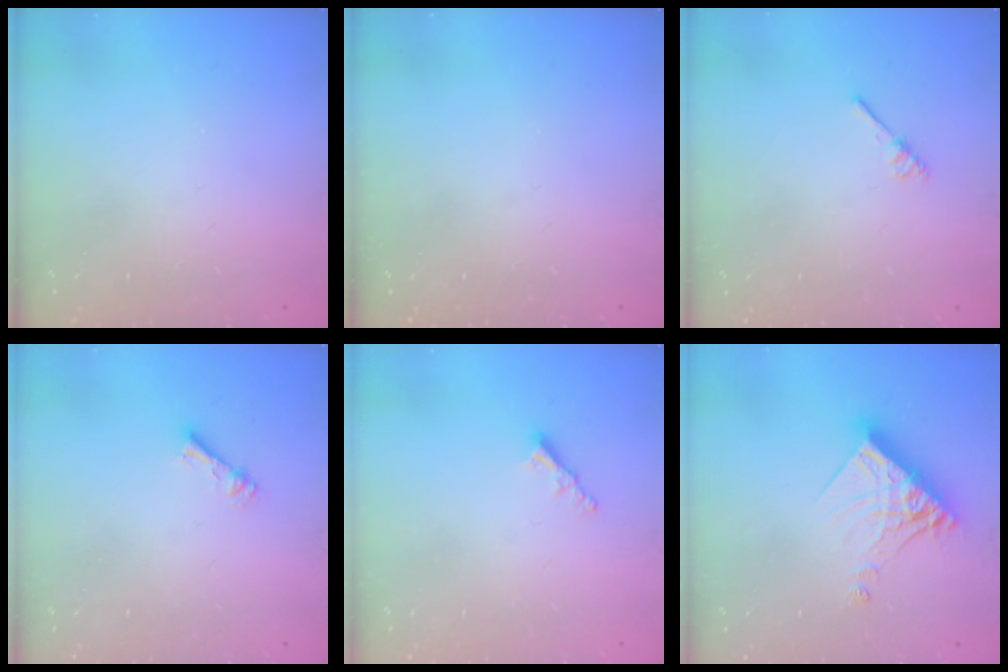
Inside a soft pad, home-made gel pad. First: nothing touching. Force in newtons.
{"total": 0.0}
{"total": 3.0, "press": 3.0, "slide": 0.3}
{"total": 2.4, "press": 2.4, "slide": 0.4}
{"total": 2.5, "press": 2.5, "slide": 0.3}
{"total": 13.9, "press": 13.9, "slide": 1.1}